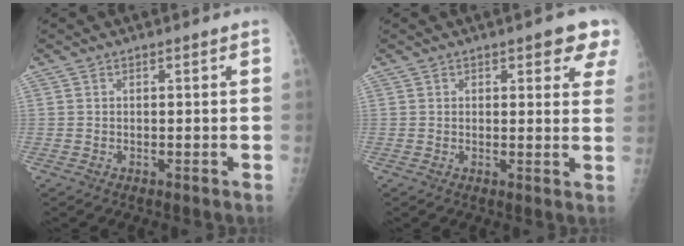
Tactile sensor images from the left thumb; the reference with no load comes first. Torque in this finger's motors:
{"motor_torque": [0.65, 0.47, -0.10, -0.09, 0.00]}